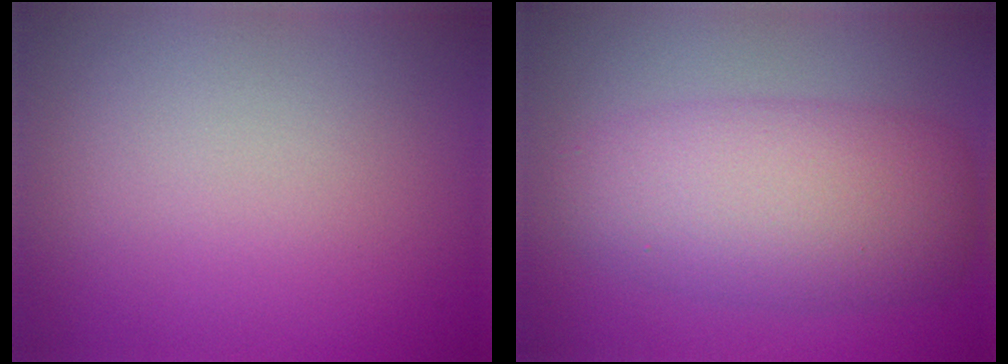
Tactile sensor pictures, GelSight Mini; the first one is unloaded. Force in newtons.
{"total": 7.3, "press": 7.3, "slide": 0.2}